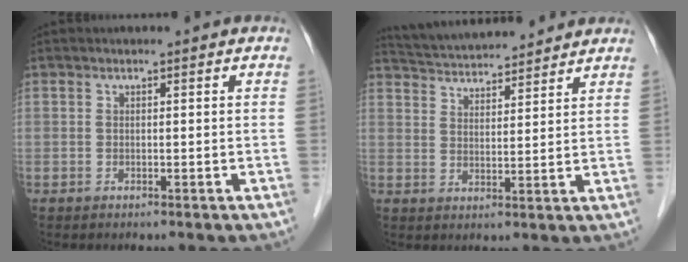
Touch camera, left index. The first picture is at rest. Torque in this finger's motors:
{"motor_torque": [-0.53, -0.71, 0.21, 0.08]}